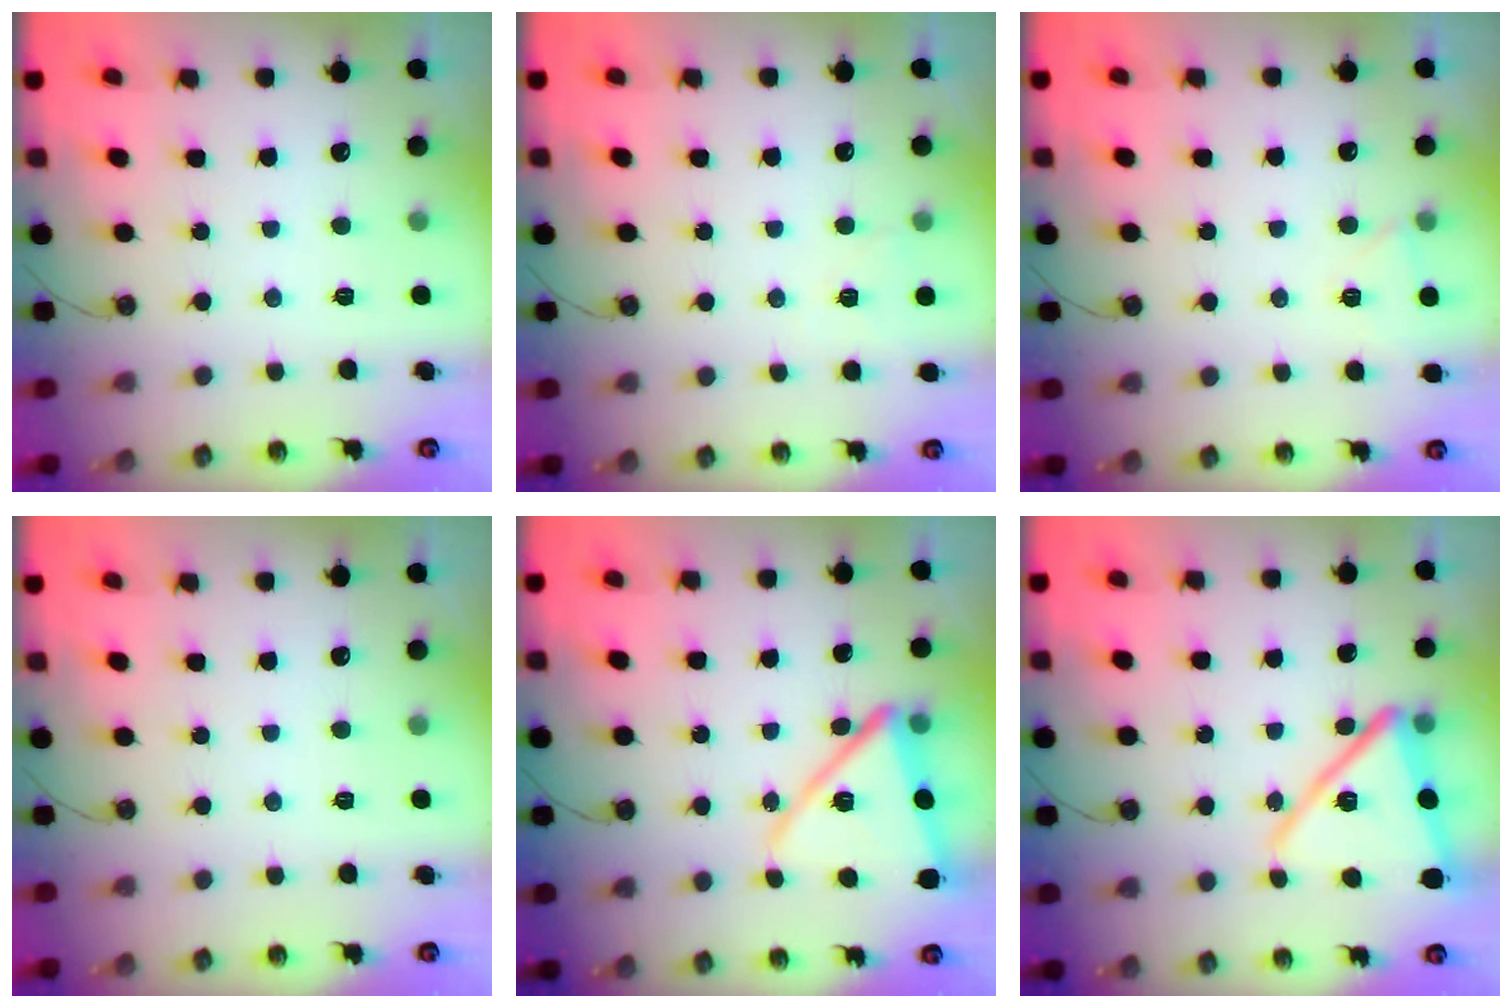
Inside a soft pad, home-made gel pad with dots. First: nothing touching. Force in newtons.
{"total": 4.8, "press": 4.7, "slide": 0.6}
{"total": 3.9, "press": 3.9, "slide": 0.5}
{"total": 0.0}
{"total": 14.7, "press": 14.6, "slide": 1.4}
{"total": 17.0, "press": 16.9, "slide": 1.4}